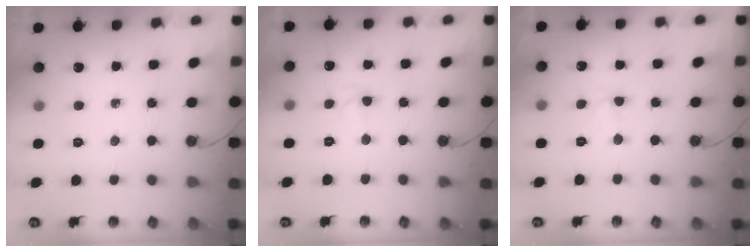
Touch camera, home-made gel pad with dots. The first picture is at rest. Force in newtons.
{"total": 4.3, "press": 4.2, "slide": 0.6}
{"total": 2.5, "press": 2.1, "slide": 1.4}